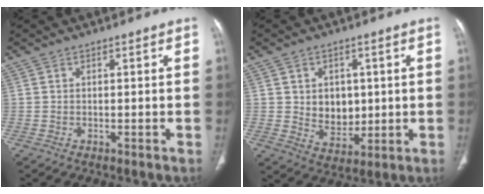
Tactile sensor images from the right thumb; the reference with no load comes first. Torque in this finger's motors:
{"motor_torque": [-0.18, 0.21, 0.36, 0.45, 0.02]}